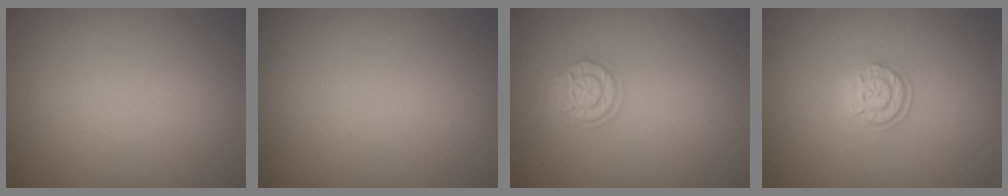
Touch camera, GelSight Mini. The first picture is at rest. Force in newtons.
{"total": 0.0}
{"total": 2.8, "press": 2.3, "slide": 1.5}
{"total": 1.8, "press": 1.8, "slide": 0.3}